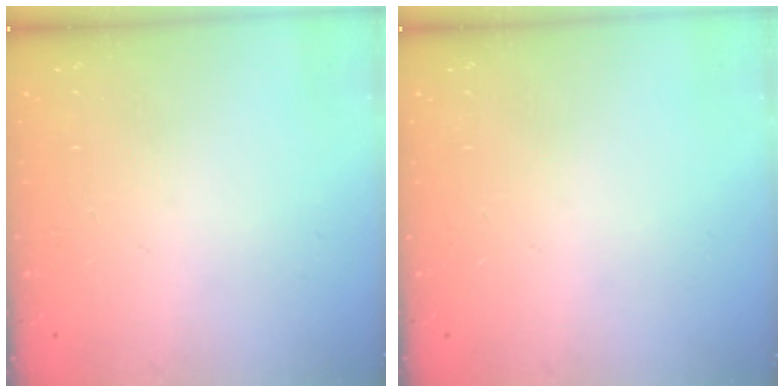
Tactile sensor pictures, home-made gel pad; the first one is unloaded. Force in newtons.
{"total": 0.0}